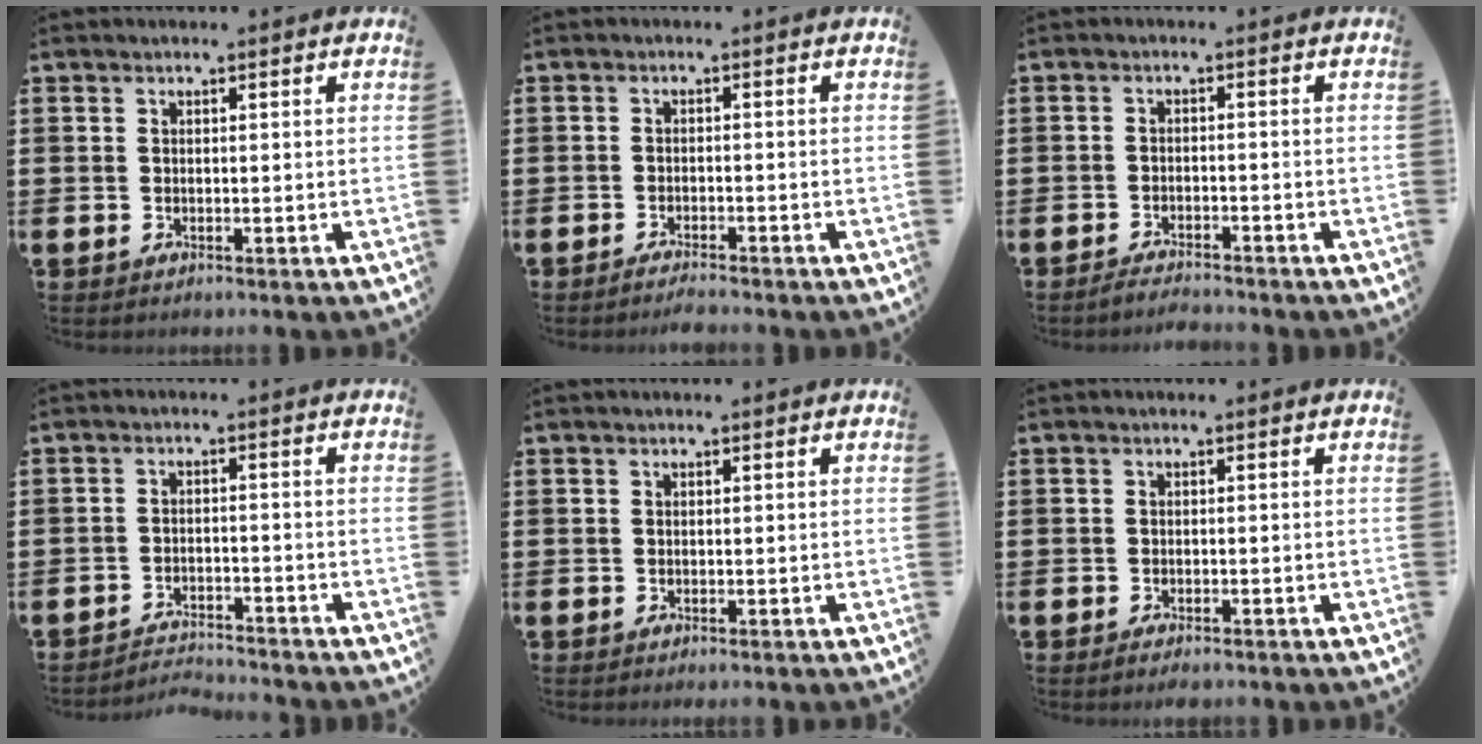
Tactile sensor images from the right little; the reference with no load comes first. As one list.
[{"total": 1.7, "force": [-1.6, 0.0, 0.5], "torque": [-0.010, 0.002, -0.032]}, {"total": 2.0, "force": [-2.0, -0.1, 0.2], "torque": [-0.006, 0.003, -0.040]}, {"total": 2.8, "force": [-2.8, 0.0, -0.2], "torque": [-0.003, 0.001, -0.060]}, {"total": 0.0}, {"total": 0.9, "force": [-0.7, 0.2, 0.4], "torque": [-0.010, -0.003, -0.015]}]